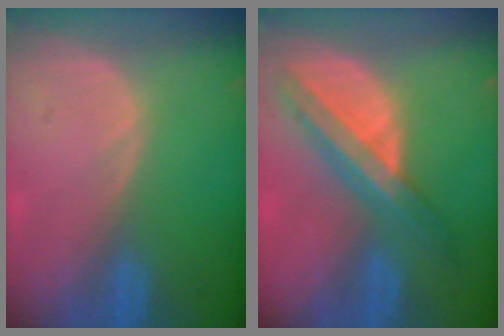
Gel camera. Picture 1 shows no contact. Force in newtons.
{"total": 8.3, "press": 7.1, "slide": 4.4}